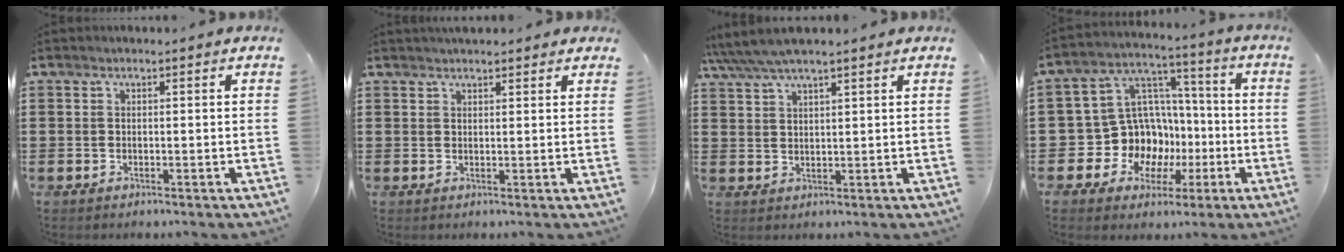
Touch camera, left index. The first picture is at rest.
{"total": 1.8, "force": [1.7, 0.4, 0.4], "torque": [-0.012, 0.005, 0.032]}
{"total": 4.0, "force": [3.4, 0.5, 2.1], "torque": [-0.050, -0.006, 0.061]}
{"total": 11.6, "force": [-2.6, 10.7, 3.6], "torque": [-0.123, 0.001, -0.036]}